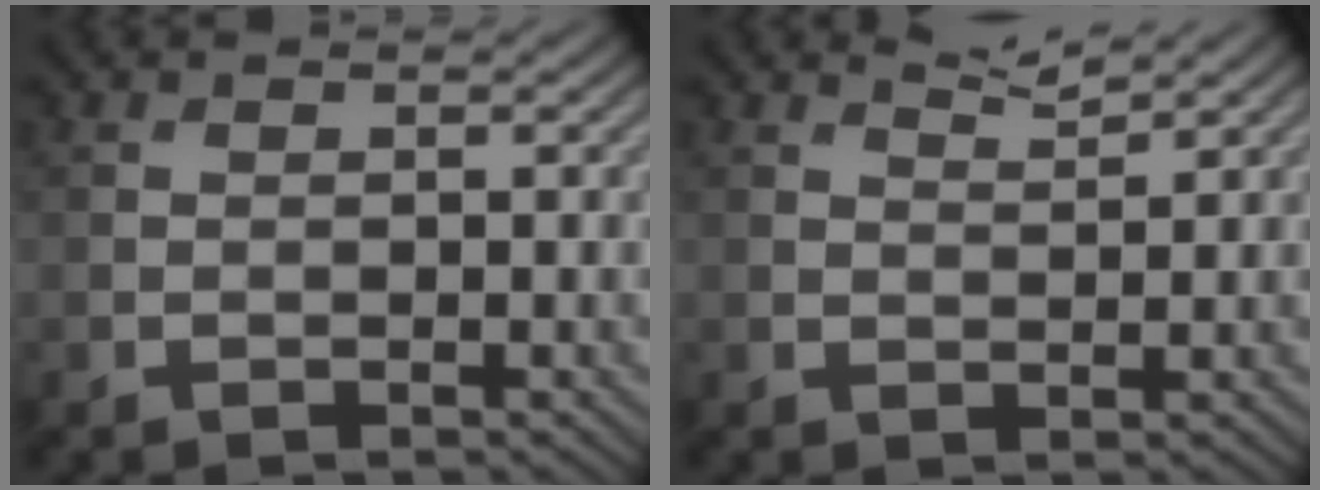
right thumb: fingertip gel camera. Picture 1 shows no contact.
{"total": 1.9, "force": [1.7, 0.1, 0.8], "torque": [-0.022, 0.003, 0.035]}